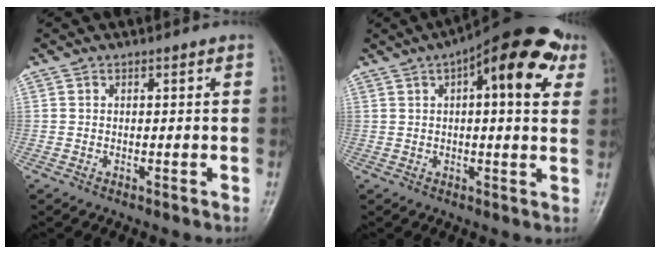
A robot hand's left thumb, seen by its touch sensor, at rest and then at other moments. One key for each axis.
{"total": 17.1, "fx": 6.6, "fy": 6.2, "fz": 14.5, "tx": -0.179, "ty": 0.013, "tz": 0.082}